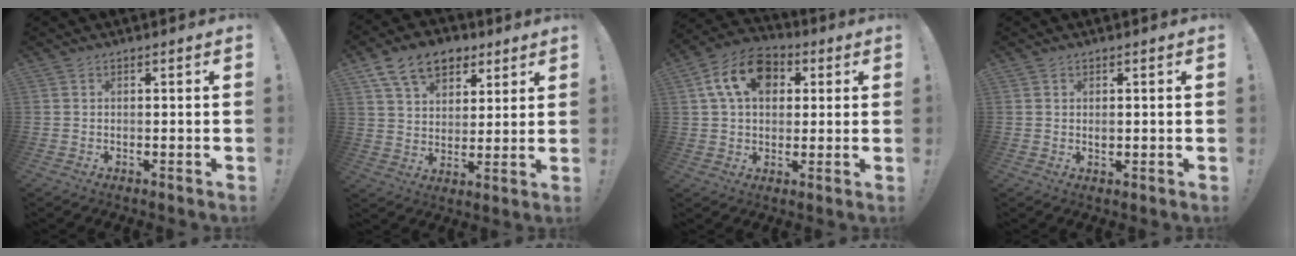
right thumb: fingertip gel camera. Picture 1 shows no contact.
{"total": 14.1, "force": [7.8, 9.4, 7.0], "torque": [-0.109, -0.034, 0.149]}
{"total": 14.6, "force": [5.0, 10.2, 9.1], "torque": [-0.150, 0.003, 0.098]}
{"total": 1.2, "force": [0.2, 1.0, 0.6], "torque": [0.003, -0.004, 0.000]}